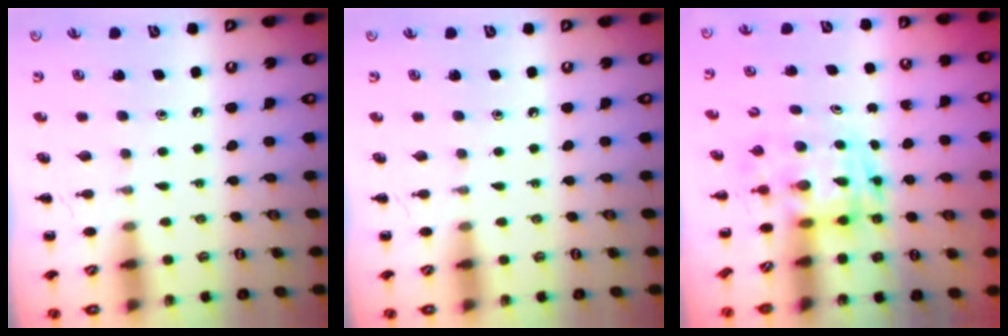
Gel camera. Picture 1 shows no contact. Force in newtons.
{"total": 0.0}
{"total": 3.4, "press": 3.3, "slide": 0.6}